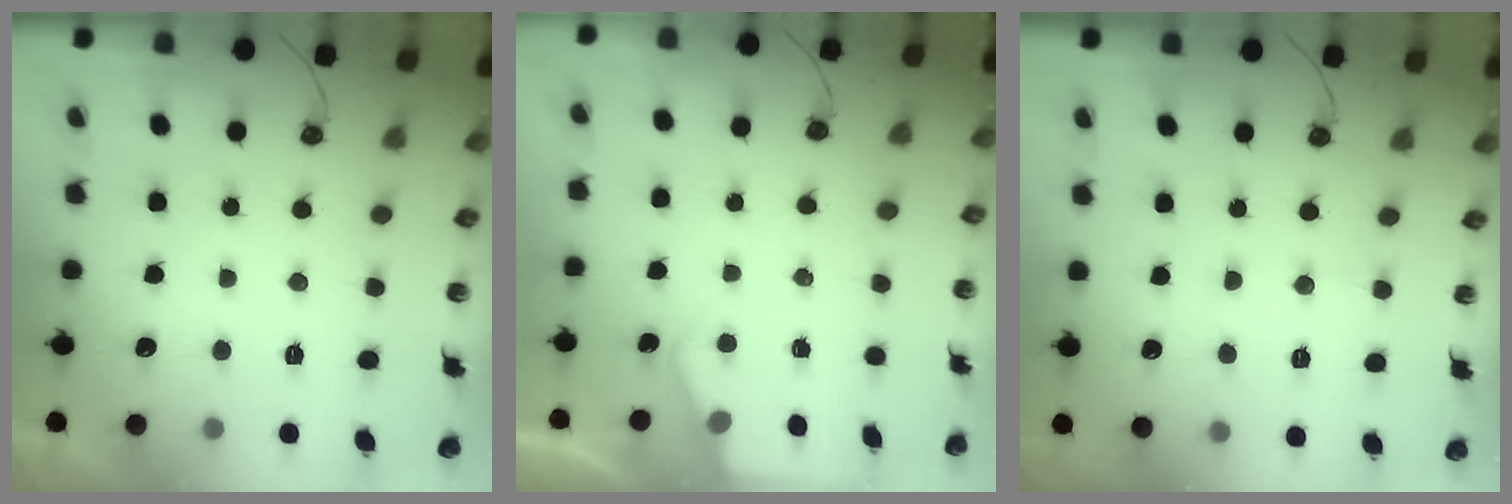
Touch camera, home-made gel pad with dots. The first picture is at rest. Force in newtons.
{"total": 2.3, "press": 2.3, "slide": 0.4}
{"total": 5.8, "press": 5.8, "slide": 0.4}